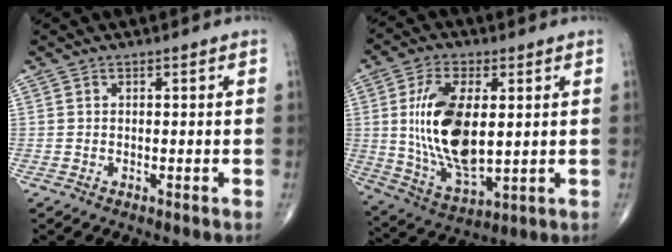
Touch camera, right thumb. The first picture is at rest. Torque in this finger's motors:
{"motor_torque": [1.75, 2.57, 1.74, 0.22, 0.17]}